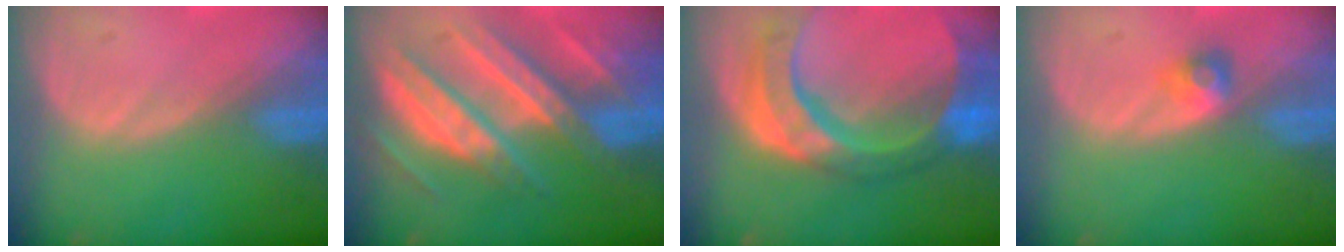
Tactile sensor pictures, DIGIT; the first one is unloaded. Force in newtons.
{"total": 11.0, "press": 11.0, "slide": 1.1}
{"total": 11.2, "press": 9.4, "slide": 6.0}
{"total": 2.5, "press": 2.2, "slide": 1.2}